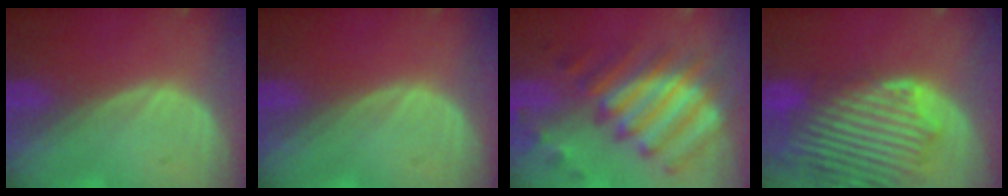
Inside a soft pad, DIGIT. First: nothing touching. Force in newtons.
{"total": 0.0}
{"total": 10.7, "press": 10.2, "slide": 3.2}
{"total": 13.8, "press": 11.8, "slide": 7.2}